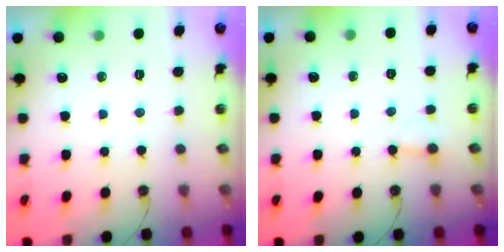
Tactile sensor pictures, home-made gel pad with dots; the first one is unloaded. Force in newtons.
{"total": 3.4, "press": 3.4, "slide": 0.6}